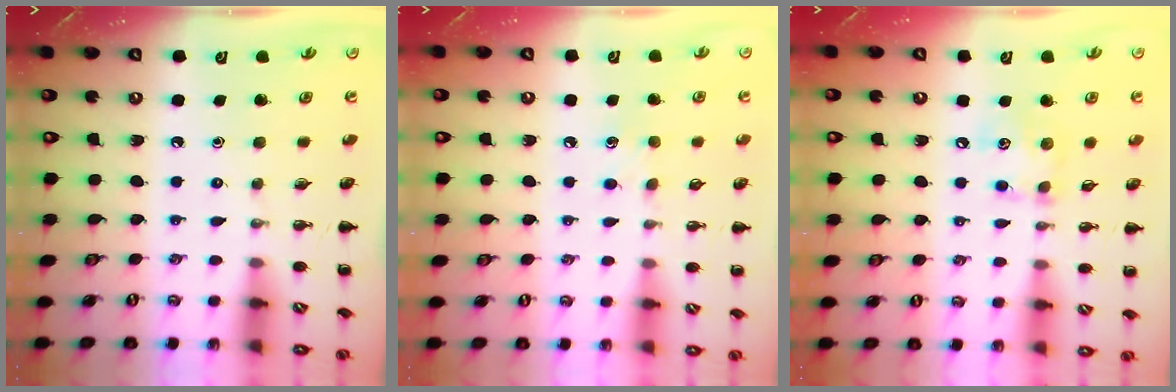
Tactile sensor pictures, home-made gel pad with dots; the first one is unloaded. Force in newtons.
{"total": 5.1, "press": 4.9, "slide": 1.3}
{"total": 8.0, "press": 8.0, "slide": 1.1}